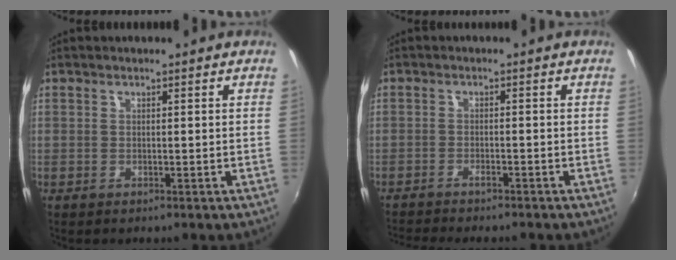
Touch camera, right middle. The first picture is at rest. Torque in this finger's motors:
{"motor_torque": [1.01, -1.13, 0.25, 0.08]}